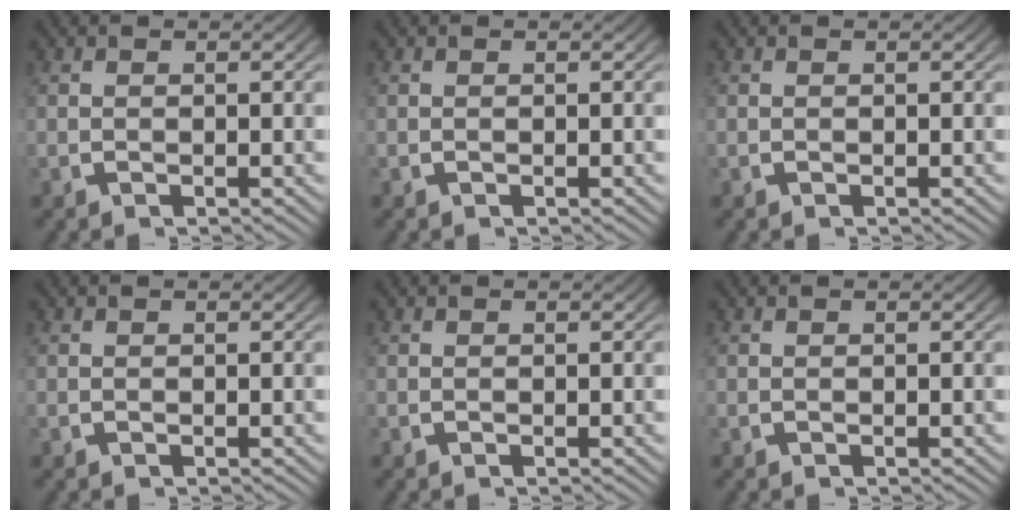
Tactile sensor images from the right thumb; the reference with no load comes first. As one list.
[{"total": 0.0}, {"total": 0.0}, {"total": 0.0}, {"total": 0.0}, {"total": 0.0}]